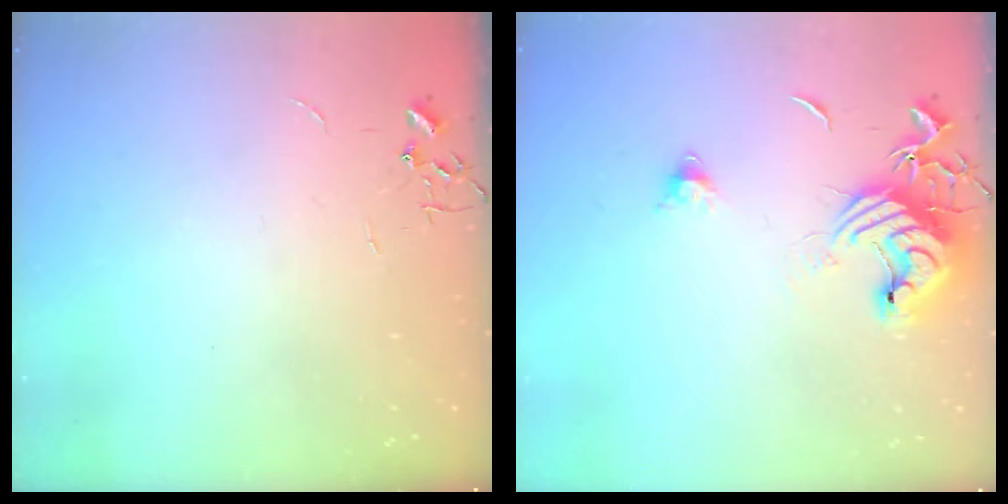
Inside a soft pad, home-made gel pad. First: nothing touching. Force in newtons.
{"total": 13.8, "press": 13.7, "slide": 1.8}